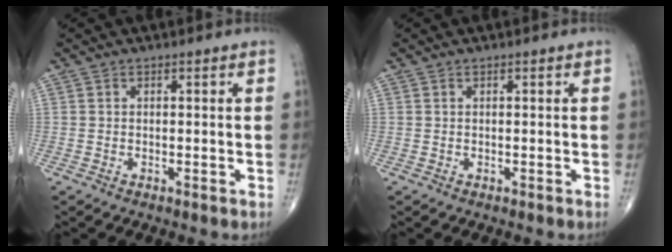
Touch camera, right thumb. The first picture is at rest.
{"total": 0.0}